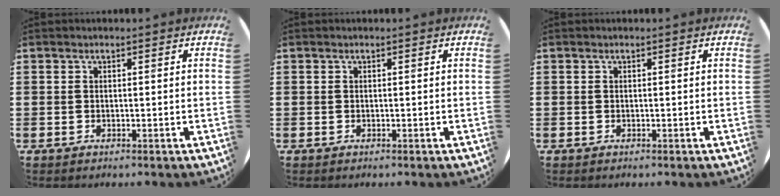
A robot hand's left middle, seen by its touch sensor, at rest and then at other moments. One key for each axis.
{"total": 0.0}
{"total": 0.0}